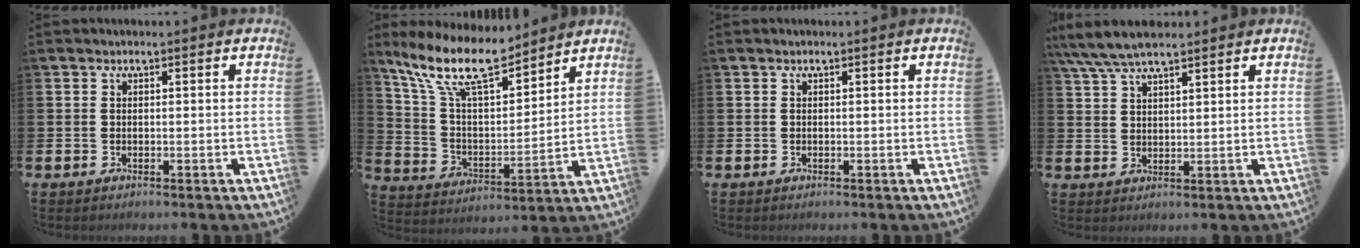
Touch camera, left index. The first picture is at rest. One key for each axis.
{"total": 12.6, "fx": 10.5, "fy": 3.1, "fz": 6.2, "tx": -0.153, "ty": -0.050, "tz": 0.188}
{"total": 0.0}
{"total": 6.4, "fx": 5.6, "fy": 1.4, "fz": 2.9, "tx": -0.068, "ty": -0.013, "tz": 0.102}